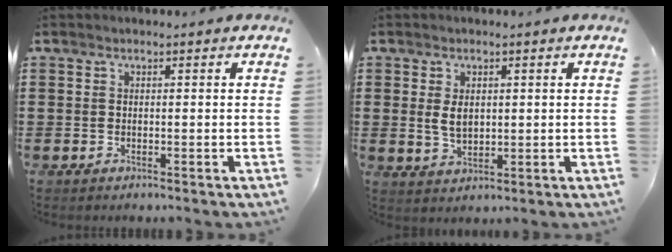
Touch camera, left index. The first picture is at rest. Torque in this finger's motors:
{"motor_torque": [1.06, 0.68, 0.58, 0.11]}